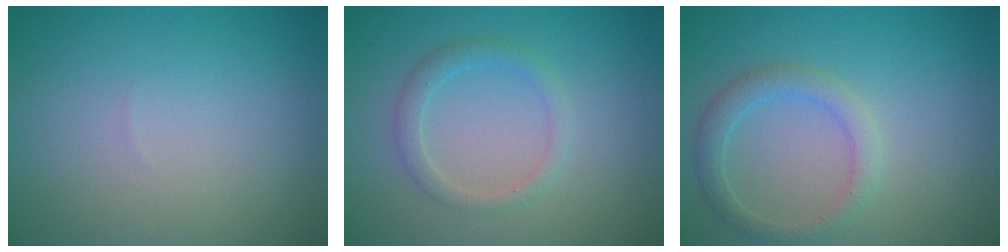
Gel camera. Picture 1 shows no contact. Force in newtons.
{"total": 1.9, "press": 1.9, "slide": 0.0}
{"total": 2.5, "press": 2.5, "slide": 0.2}